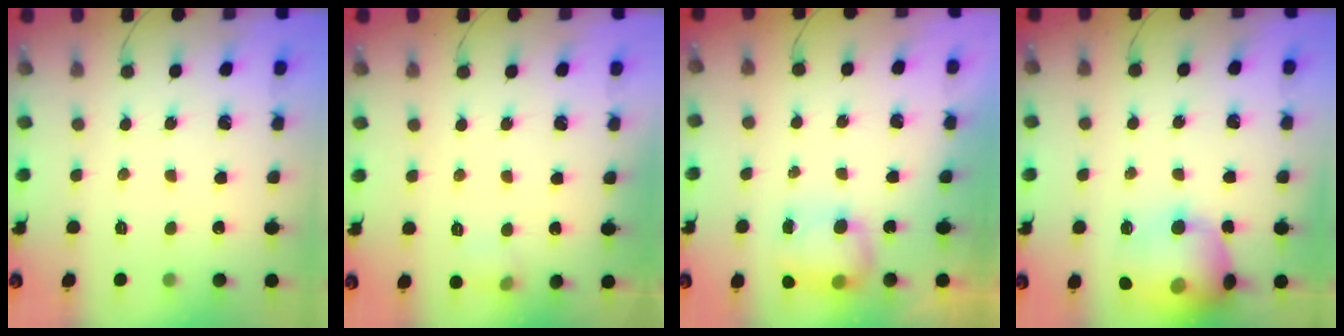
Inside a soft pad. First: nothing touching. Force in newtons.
{"total": 6.3, "press": 6.1, "slide": 1.7}
{"total": 7.6, "press": 7.5, "slide": 0.8}
{"total": 17.4, "press": 17.2, "slide": 2.7}